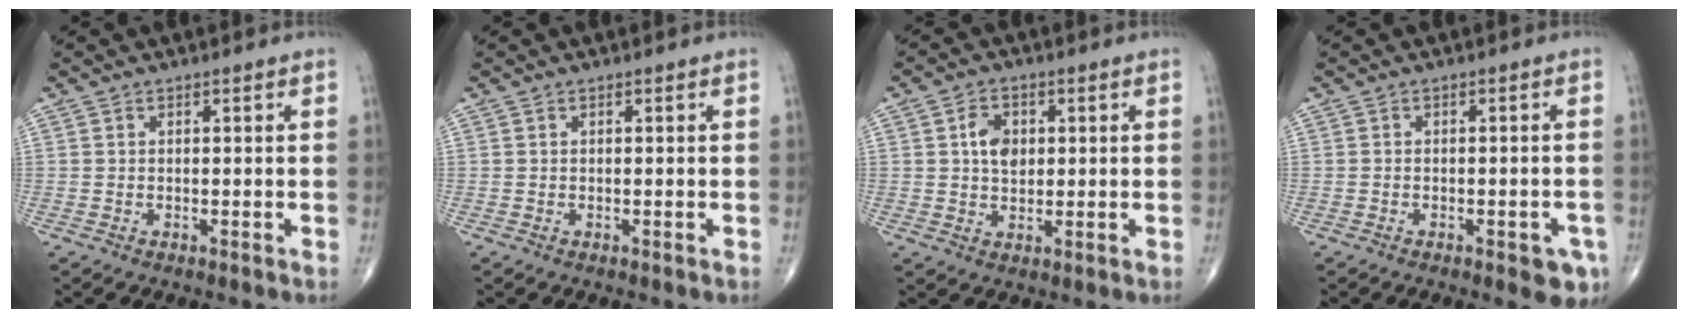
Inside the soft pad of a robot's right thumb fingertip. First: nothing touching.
{"total": 0.0}
{"total": 5.2, "force": [1.1, 3.7, 3.6], "torque": [-0.049, -0.002, 0.015]}
{"total": 4.9, "force": [-2.3, 2.0, 3.8], "torque": [-0.031, 0.007, -0.024]}